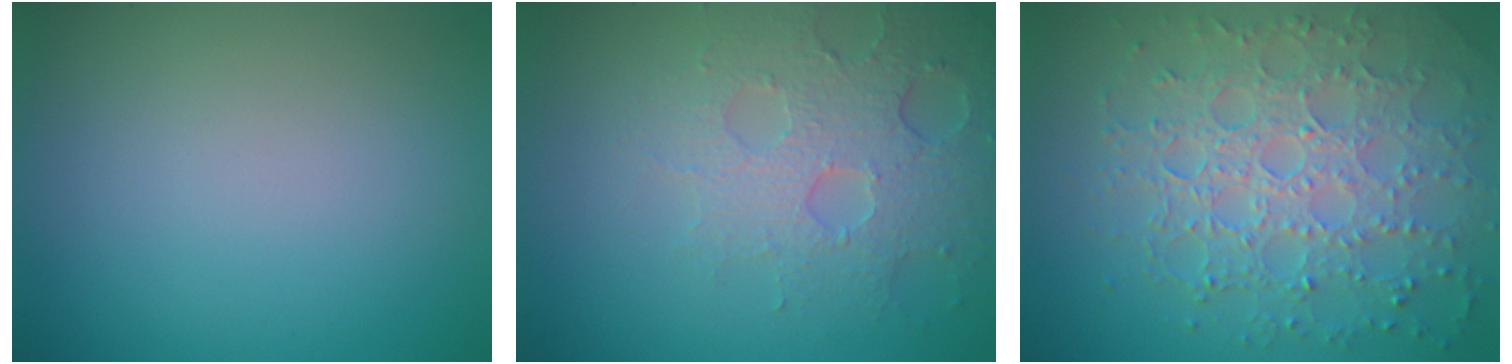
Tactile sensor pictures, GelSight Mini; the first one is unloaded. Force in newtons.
{"total": 4.0, "press": 4.0, "slide": 0.5}
{"total": 7.9, "press": 5.7, "slide": 5.4}